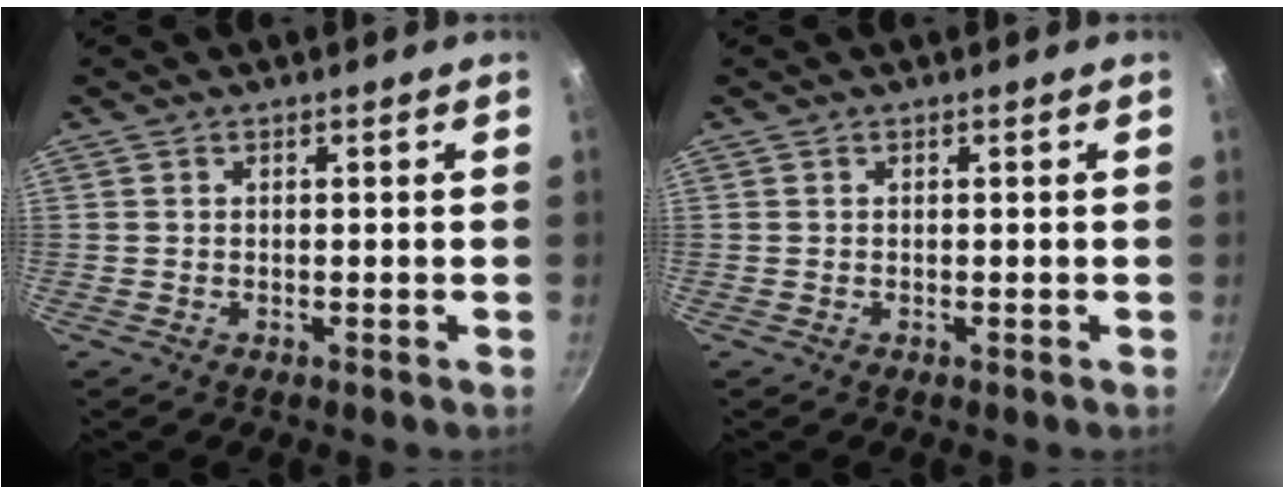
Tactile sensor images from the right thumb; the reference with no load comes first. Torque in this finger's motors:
{"motor_torque": [0.00, 0.00, 0.00, 0.00, -0.02]}